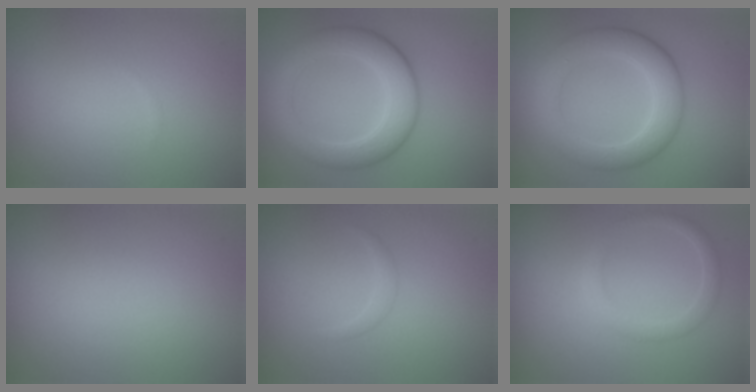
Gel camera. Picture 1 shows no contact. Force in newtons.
{"total": 5.7, "press": 5.7, "slide": 0.2}
{"total": 5.4, "press": 5.4, "slide": 0.1}
{"total": 0.0}
{"total": 0.7, "press": 0.7, "slide": 0.0}
{"total": 1.9, "press": 1.9, "slide": 0.2}